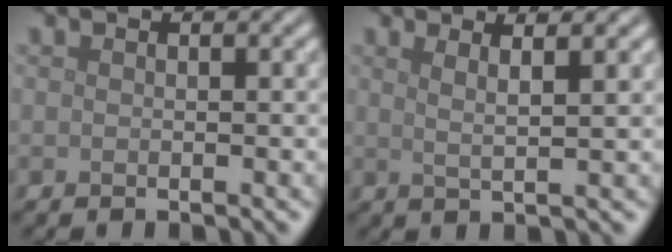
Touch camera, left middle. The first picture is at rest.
{"total": 3.3, "force": [1.9, 1.0, 2.5], "torque": [-0.026, 0.010, 0.006]}